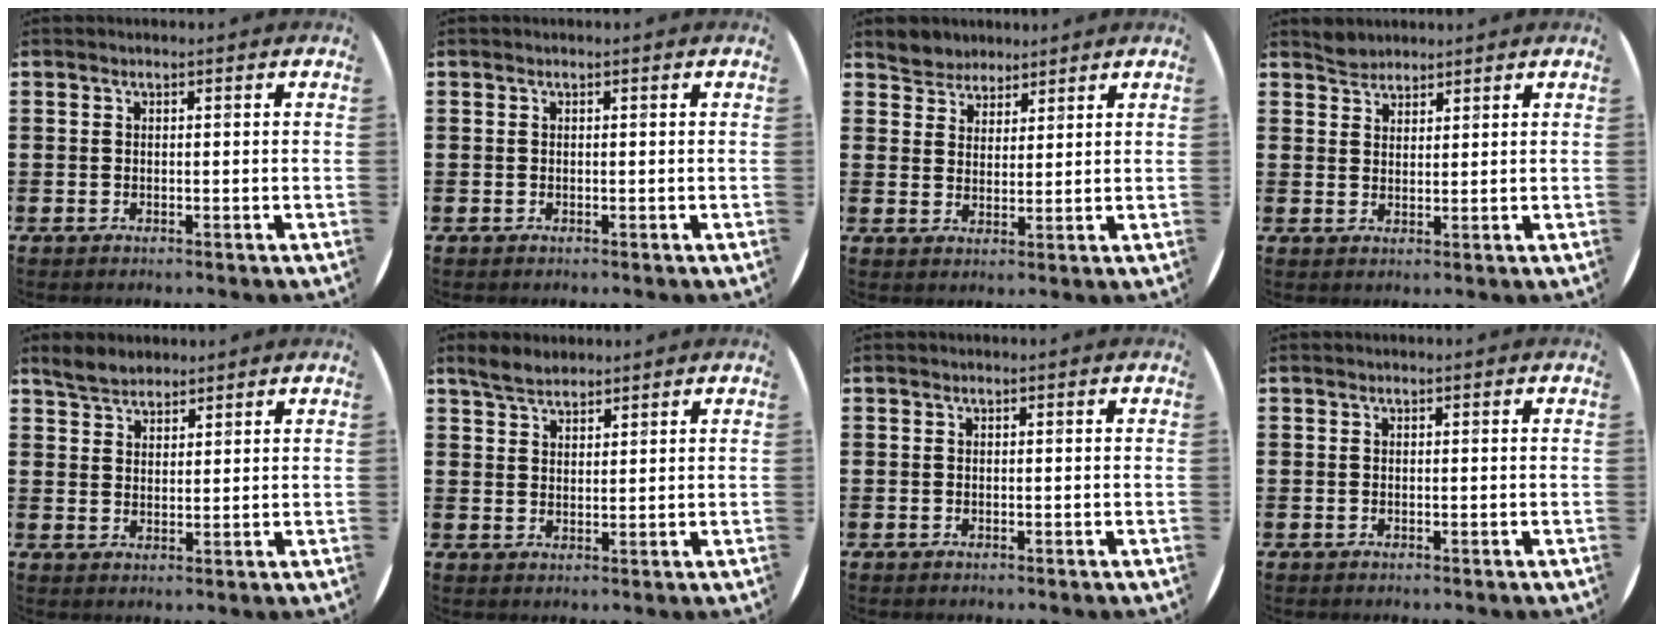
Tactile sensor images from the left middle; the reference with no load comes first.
{"total": 0.0}
{"total": 3.8, "force": [3.5, 1.4, -0.8], "torque": [0.001, -0.005, 0.067]}
{"total": 2.3, "force": [2.1, 0.7, -0.3], "torque": [0.002, 0.004, 0.043]}
{"total": 3.5, "force": [3.2, 1.2, 0.5], "torque": [-0.017, 0.001, 0.063]}
{"total": 3.5, "force": [3.1, 1.2, 1.0], "torque": [-0.026, 0.000, 0.059]}
{"total": 0.0}
{"total": 0.0}